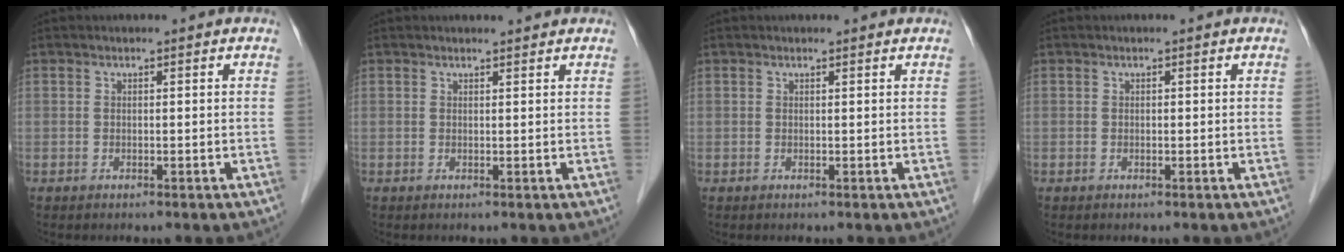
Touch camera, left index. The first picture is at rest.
{"total": 2.0, "force": [2.0, 0.3, 0.2], "torque": [-0.012, 0.005, 0.026]}
{"total": 1.6, "force": [1.5, 0.3, 0.1], "torque": [-0.012, 0.006, 0.017]}
{"total": 0.0}